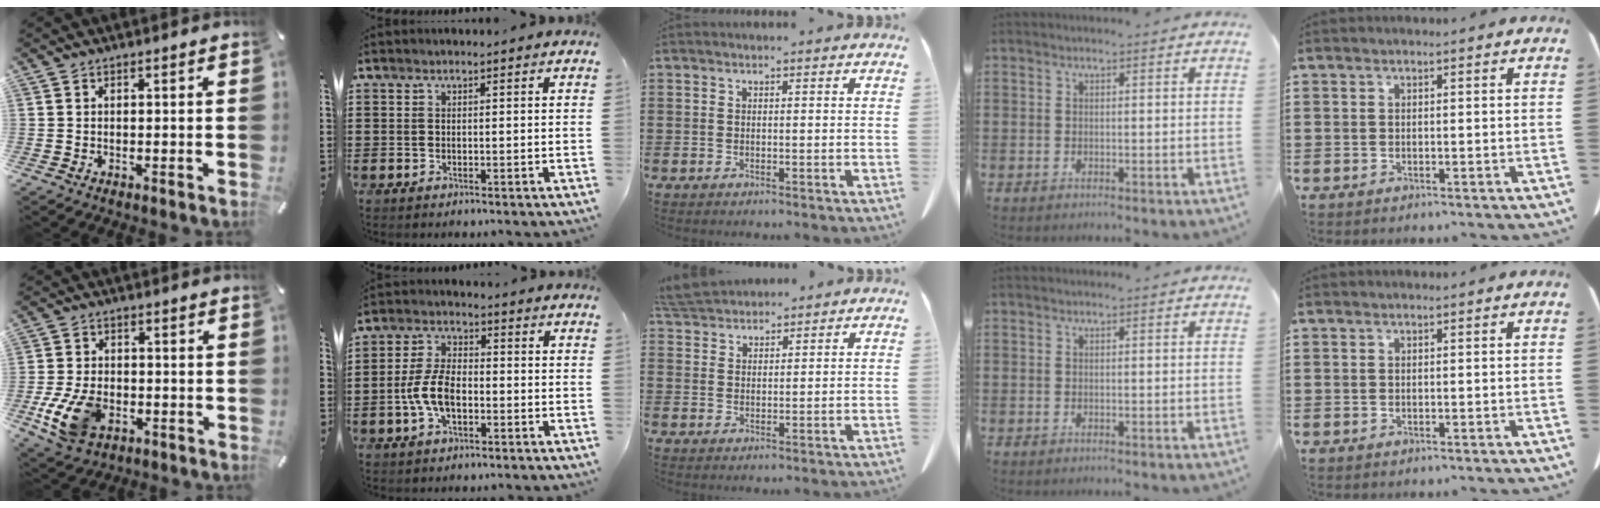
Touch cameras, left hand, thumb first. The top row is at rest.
{"thumb": {"total": 11.6, "force": [-3.7, 7.6, 7.9], "torque": [-0.164, 0.002, -0.064]}, "index": {"total": 7.1, "force": [-1.9, 3.6, 5.8], "torque": [-0.141, -0.002, -0.043]}, "middle": {"total": 4.8, "force": [4.6, 1.0, 0.9], "torque": [-0.033, -0.009, 0.090]}}